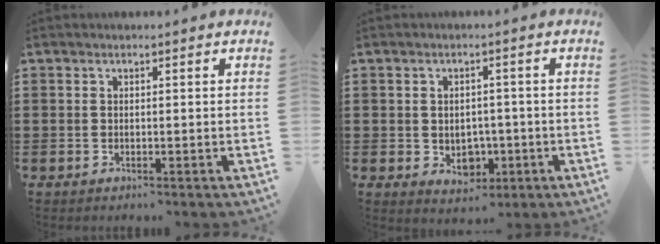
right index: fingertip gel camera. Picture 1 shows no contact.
{"total": 3.2, "force": [-0.7, 2.2, 2.2], "torque": [-0.035, -0.002, -0.014]}